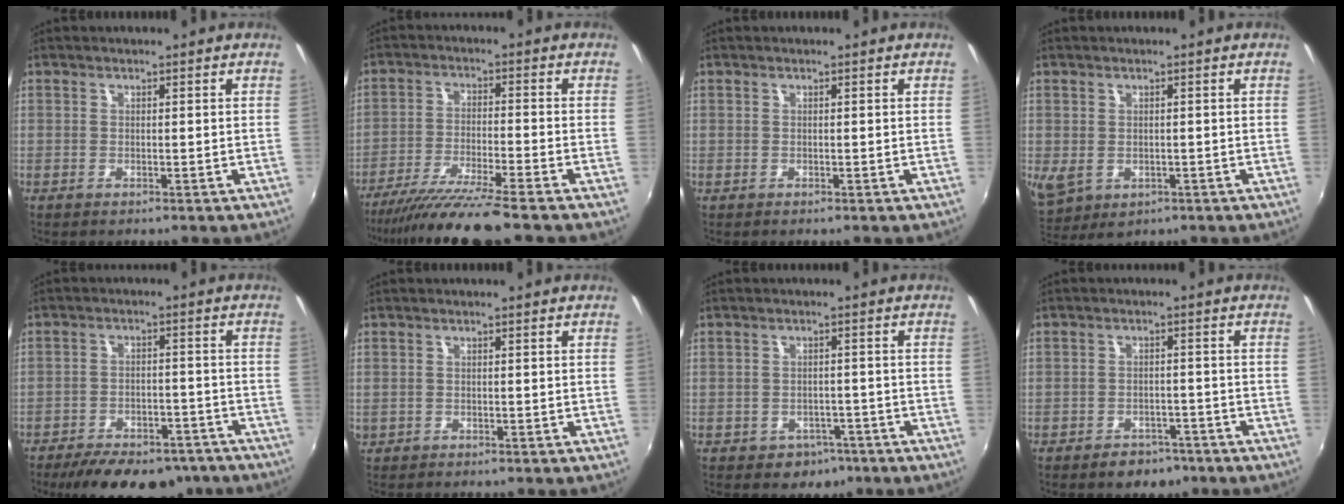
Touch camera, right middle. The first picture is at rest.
{"total": 11.5, "force": [-9.9, -0.9, 5.9], "torque": [-0.129, -0.028, -0.173]}
{"total": 0.0}
{"total": 5.7, "force": [-0.3, 4.3, 3.7], "torque": [-0.067, -0.014, 0.003]}
{"total": 18.0, "force": [-14.1, 7.6, 8.3], "torque": [-0.166, -0.008, -0.182]}
{"total": 0.7, "force": [-0.1, 0.7, 0.1], "torque": [-0.002, -0.003, -0.003]}
{"total": 5.1, "force": [-2.9, 3.9, 1.3], "torque": [-0.037, 0.000, -0.031]}
{"total": 5.5, "force": [-3.9, 3.5, 1.7], "torque": [-0.042, 0.003, -0.047]}